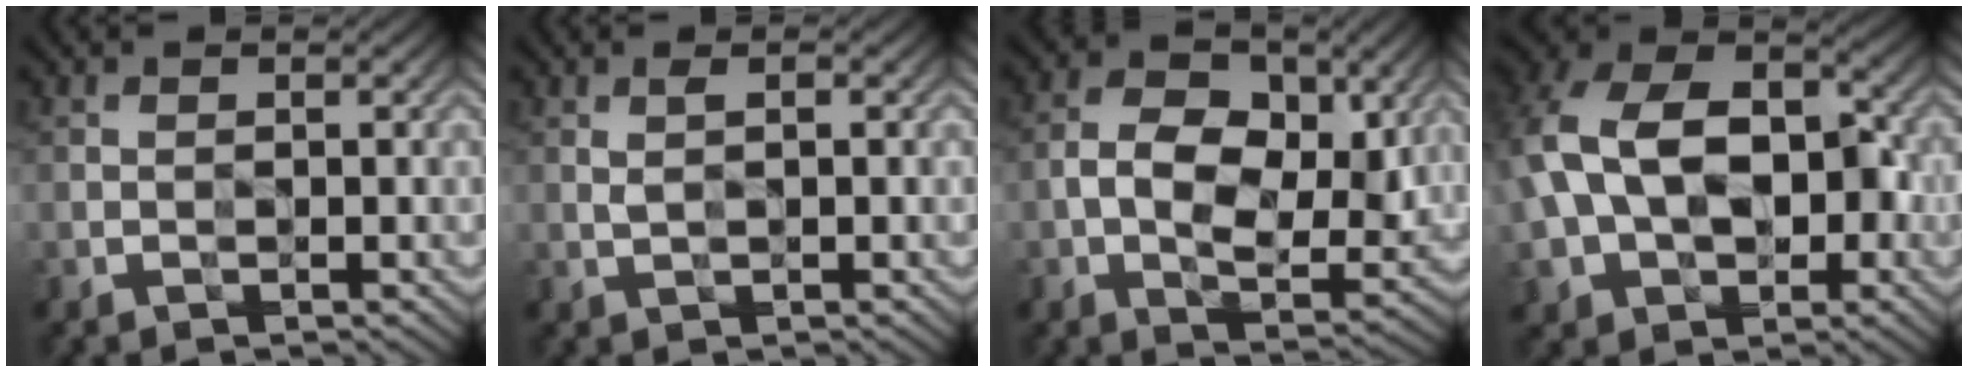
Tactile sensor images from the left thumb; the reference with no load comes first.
{"total": 1.2, "force": [0.6, 0.3, 1.0], "torque": [-0.020, 0.000, 0.012]}
{"total": 8.3, "force": [1.1, 5.2, 6.3], "torque": [-0.121, -0.010, 0.017]}
{"total": 15.2, "force": [-0.3, 10.6, 10.9], "torque": [-0.229, 0.002, 0.010]}